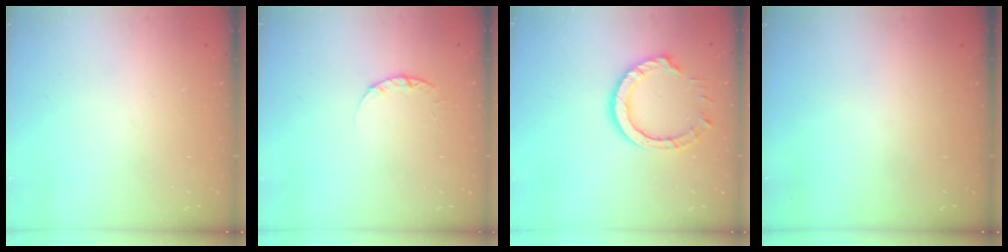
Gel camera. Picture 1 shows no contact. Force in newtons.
{"total": 2.4, "press": 2.4, "slide": 0.3}
{"total": 10.6, "press": 10.6, "slide": 0.9}
{"total": 0.0}